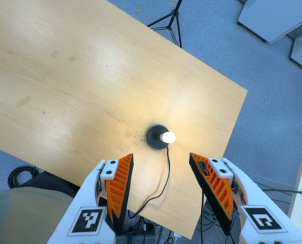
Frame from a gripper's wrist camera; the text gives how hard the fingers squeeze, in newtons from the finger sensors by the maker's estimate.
{"total": 0.0}